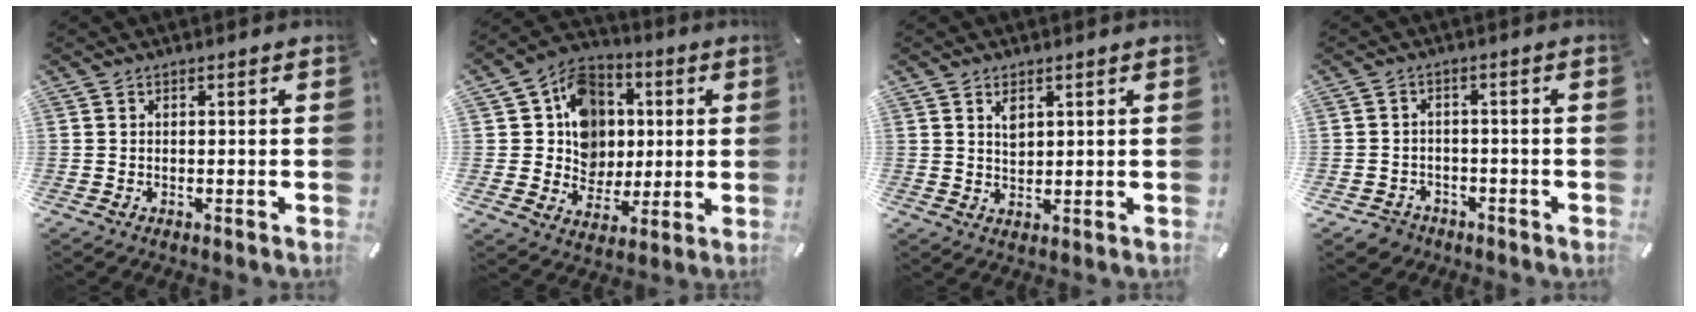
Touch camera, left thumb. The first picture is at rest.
{"total": 12.8, "force": [1.1, 12.1, 3.8], "torque": [-0.056, -0.002, 0.028]}
{"total": 2.9, "force": [1.6, 1.9, 1.6], "torque": [-0.018, -0.005, 0.026]}
{"total": 3.9, "force": [-2.4, 3.0, 0.8], "torque": [-0.018, 0.012, -0.047]}